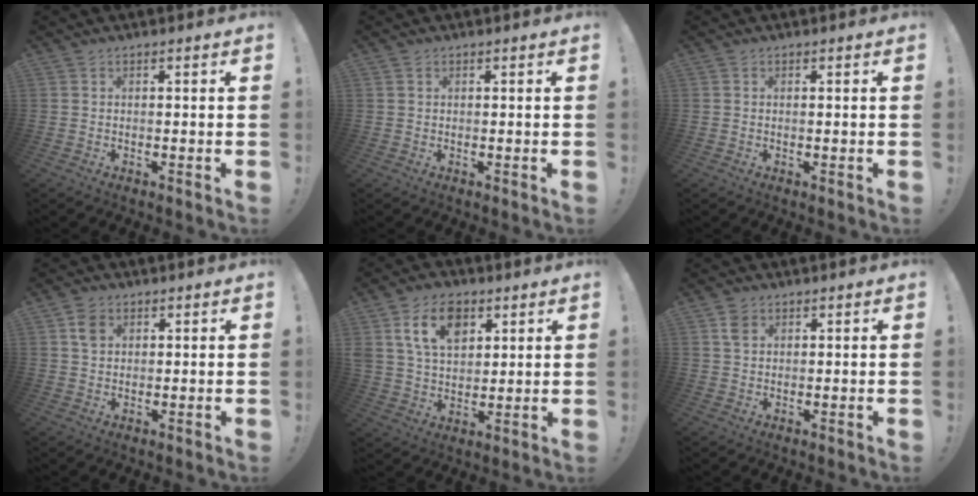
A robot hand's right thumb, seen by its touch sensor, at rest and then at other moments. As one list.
[{"total": 0.6, "force": [0.4, 0.4, 0.1], "torque": [0.005, -0.002, 0.006]}, {"total": 0.0}, {"total": 4.2, "force": [1.6, 3.2, 2.1], "torque": [-0.026, 0.000, 0.030]}, {"total": 13.6, "force": [6.2, 9.1, 7.9], "torque": [-0.128, -0.010, 0.117]}, {"total": 3.6, "force": [1.8, 2.5, 1.9], "torque": [-0.021, -0.003, 0.032]}]